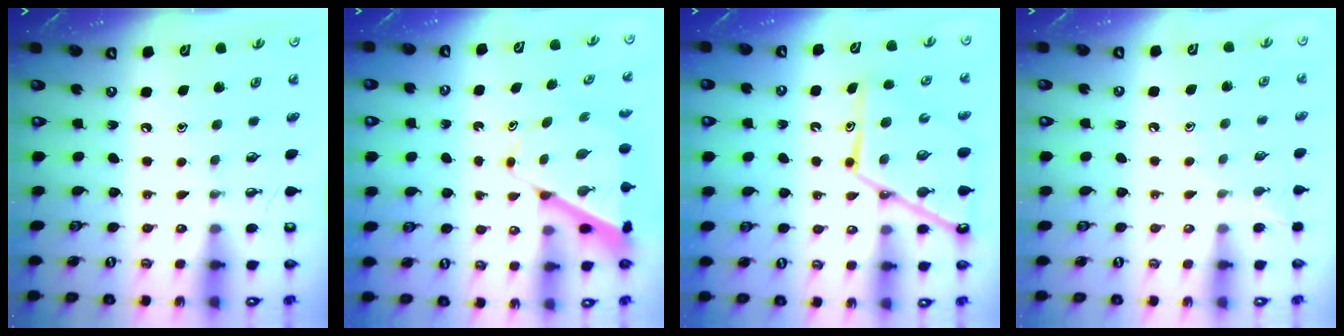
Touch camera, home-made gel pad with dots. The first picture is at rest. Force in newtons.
{"total": 8.5, "press": 8.5, "slide": 0.6}
{"total": 15.3, "press": 15.2, "slide": 1.4}
{"total": 4.6, "press": 4.6, "slide": 0.5}